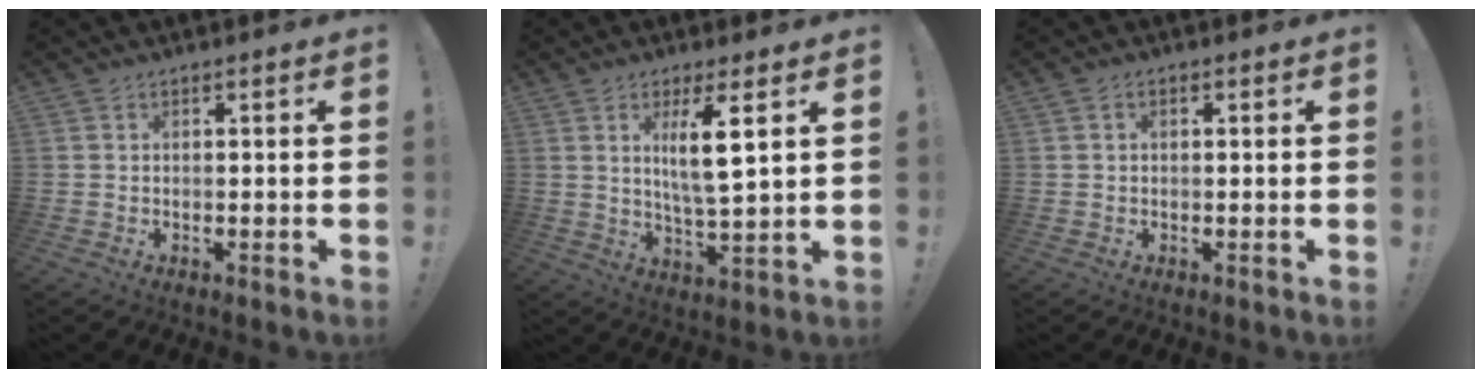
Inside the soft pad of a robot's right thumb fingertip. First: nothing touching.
{"total": 9.4, "force": [3.5, 1.1, 8.7], "torque": [-0.146, -0.019, 0.050]}
{"total": 1.0, "force": [0.1, 0.7, 0.6], "torque": [-0.014, 0.005, 0.001]}